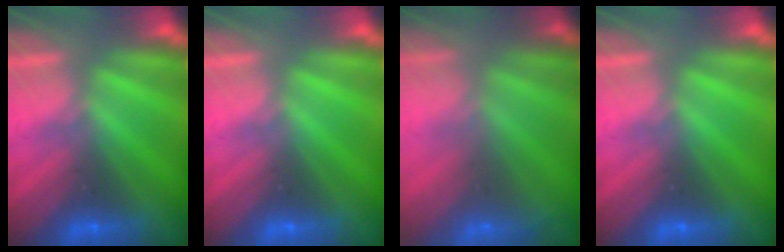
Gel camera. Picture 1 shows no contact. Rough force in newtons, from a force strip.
{"total": 0.0}
{"total": 5.8}
{"total": 0.0}